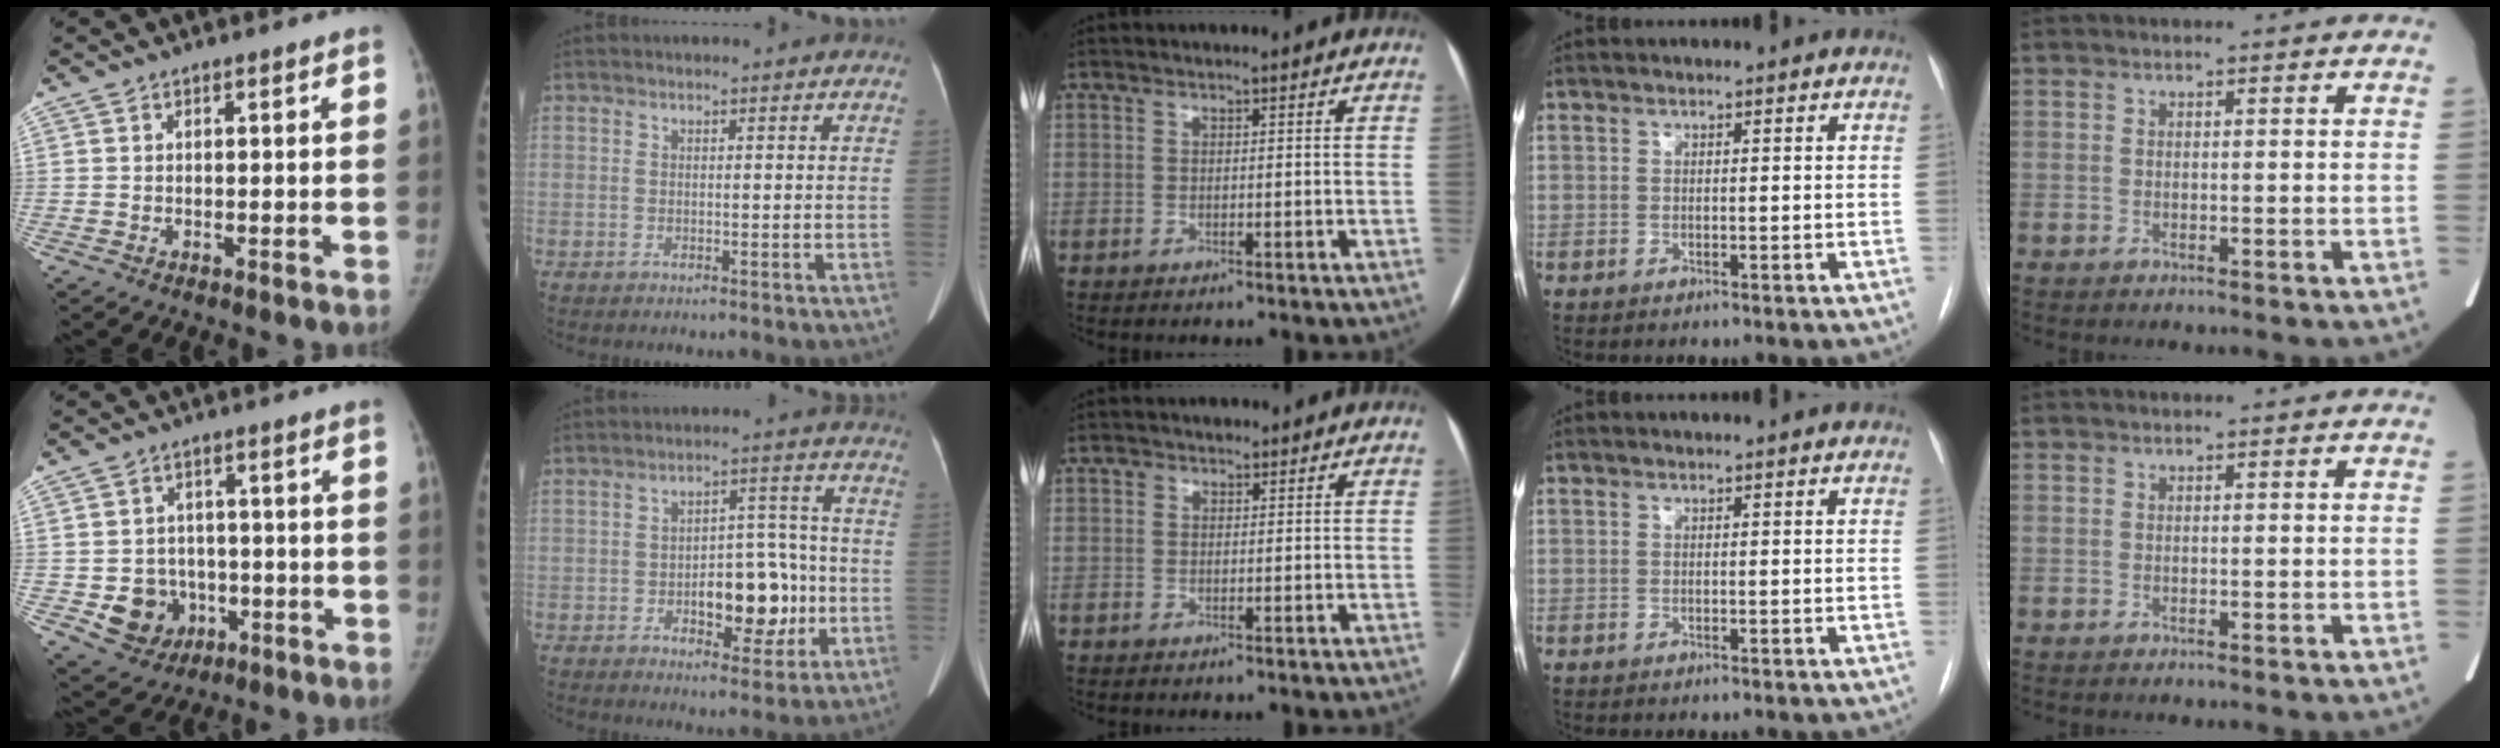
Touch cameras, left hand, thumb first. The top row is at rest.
{"thumb": {"total": 9.2, "force": [-2.6, 8.1, 3.4], "torque": [-0.024, 0.015, -0.029]}, "index": {"total": 9.6, "force": [-3.1, 4.8, 7.7], "torque": [-0.102, 0.007, -0.042]}, "middle": {"total": 1.0, "force": [0.6, 0.8, 0.2], "torque": [0.001, 0.001, 0.004]}}